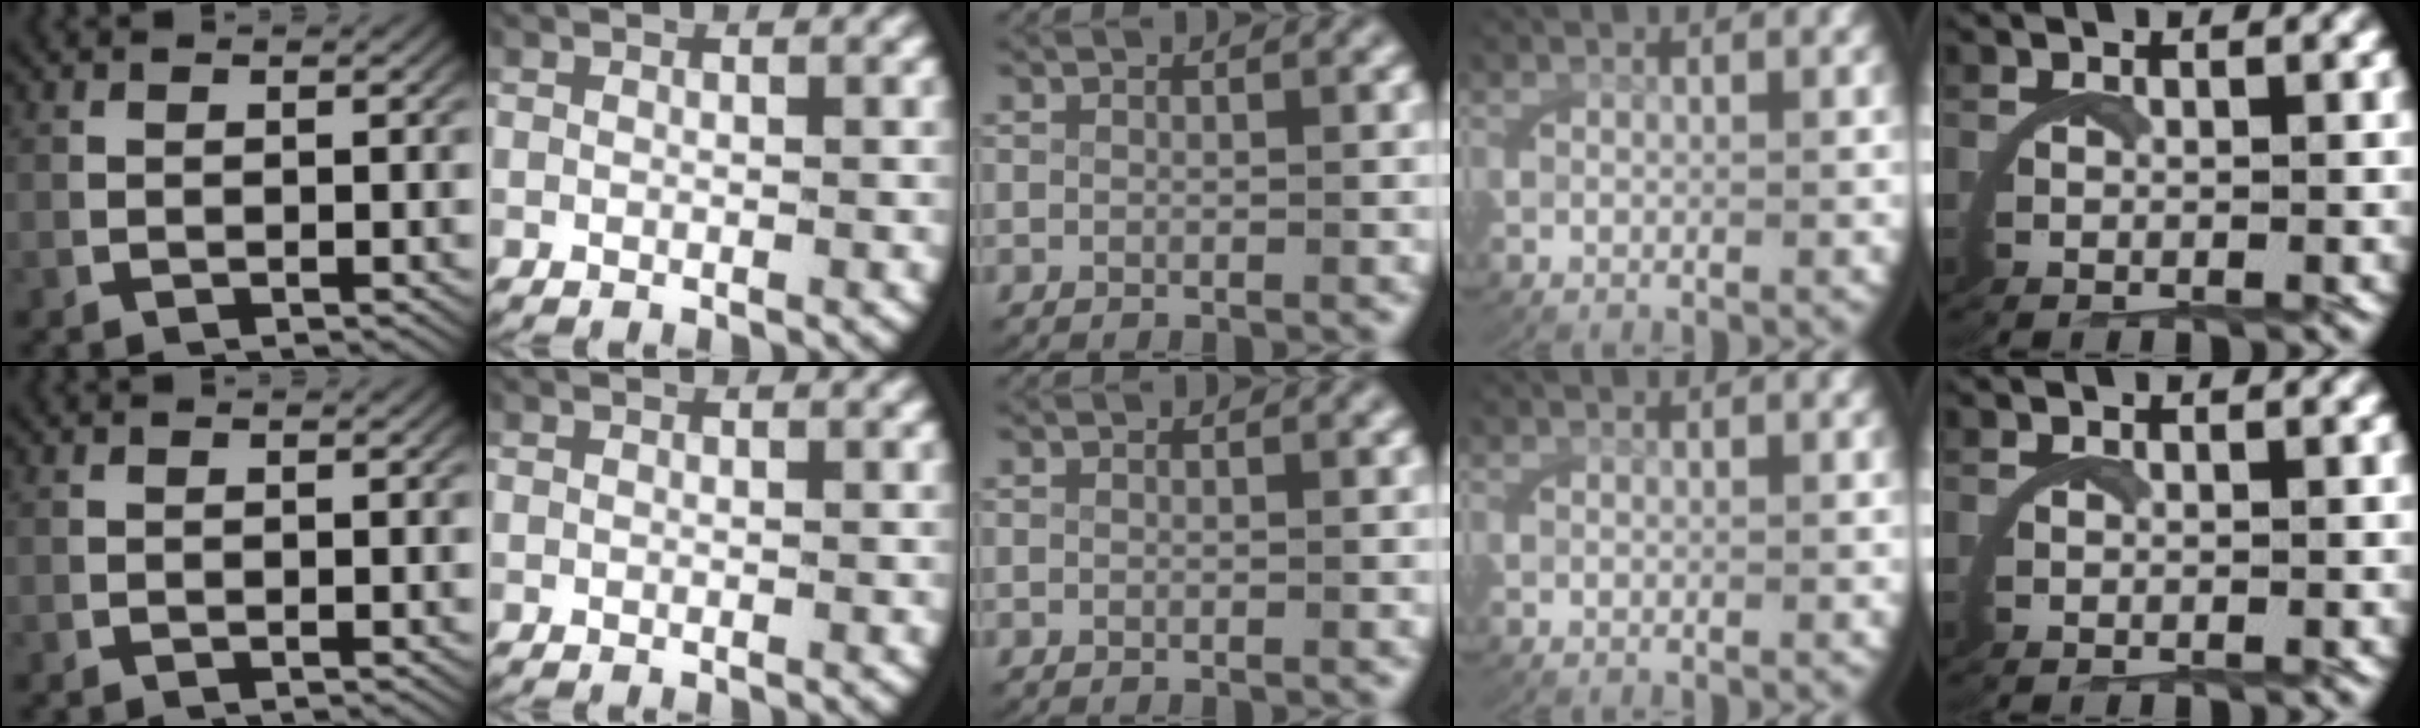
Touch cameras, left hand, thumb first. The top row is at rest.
{}